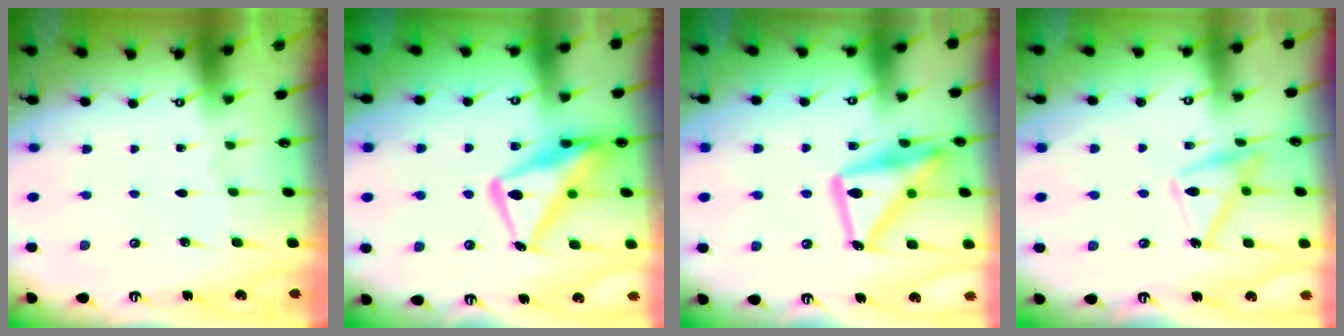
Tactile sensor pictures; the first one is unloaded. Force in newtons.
{"total": 16.6, "press": 16.5, "slide": 1.6}
{"total": 20.6, "press": 20.5, "slide": 1.5}
{"total": 13.5, "press": 13.4, "slide": 0.7}